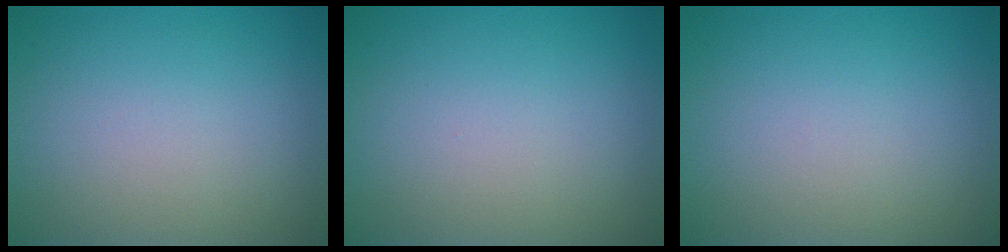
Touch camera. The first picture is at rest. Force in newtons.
{"total": 0.0}
{"total": 0.0}